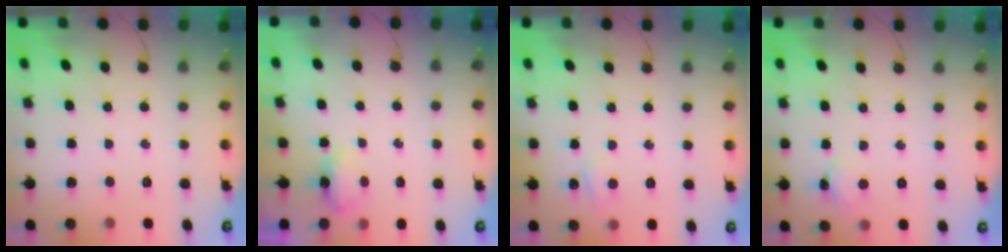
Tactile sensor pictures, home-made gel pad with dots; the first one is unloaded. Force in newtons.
{"total": 3.2, "press": 3.1, "slide": 0.5}
{"total": 4.0, "press": 4.0, "slide": 0.6}
{"total": 3.4, "press": 3.3, "slide": 0.4}